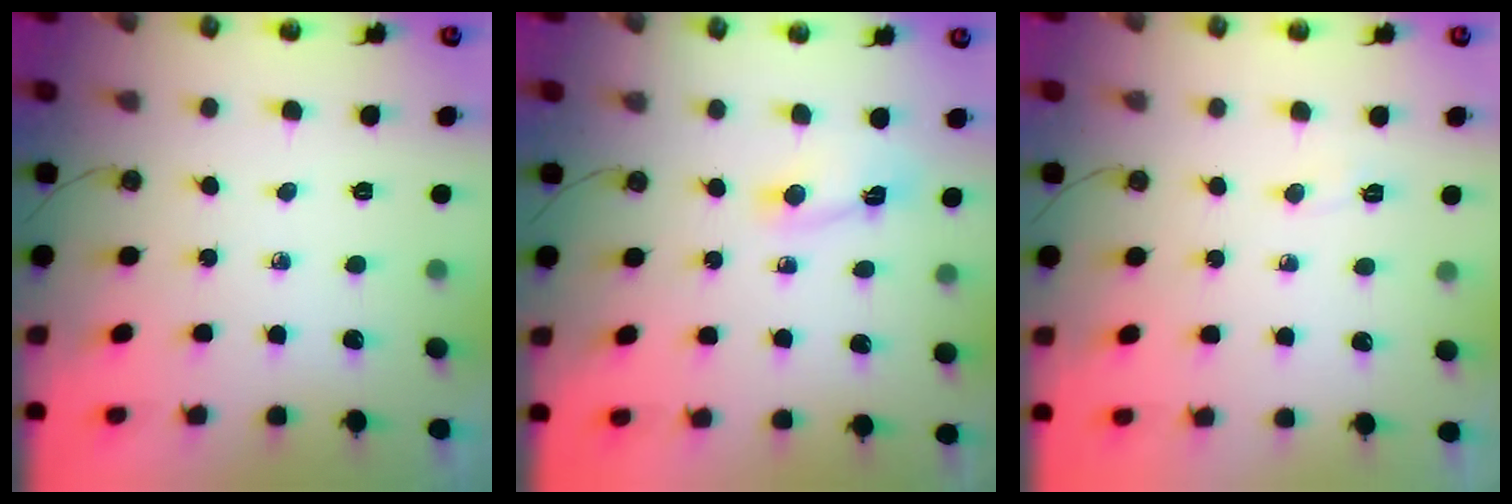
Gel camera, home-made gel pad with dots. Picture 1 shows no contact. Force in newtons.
{"total": 2.5, "press": 2.5, "slide": 0.3}
{"total": 4.2, "press": 3.9, "slide": 1.5}